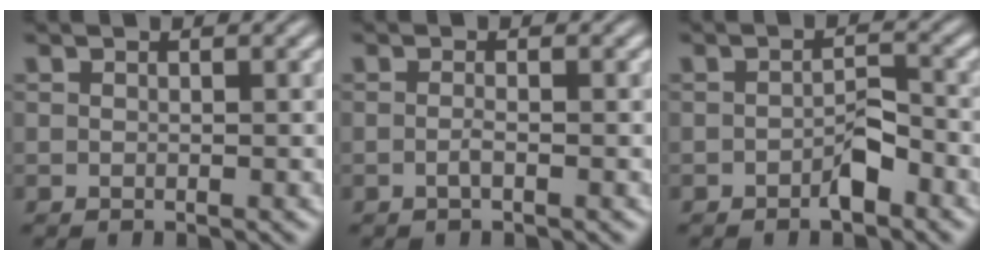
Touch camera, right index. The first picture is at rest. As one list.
[{"total": 1.1, "force": [-0.8, -0.4, 0.5], "torque": [-0.009, -0.005, -0.013]}, {"total": 1.8, "force": [-1.4, 0.0, 1.2], "torque": [-0.004, -0.003, -0.020]}]